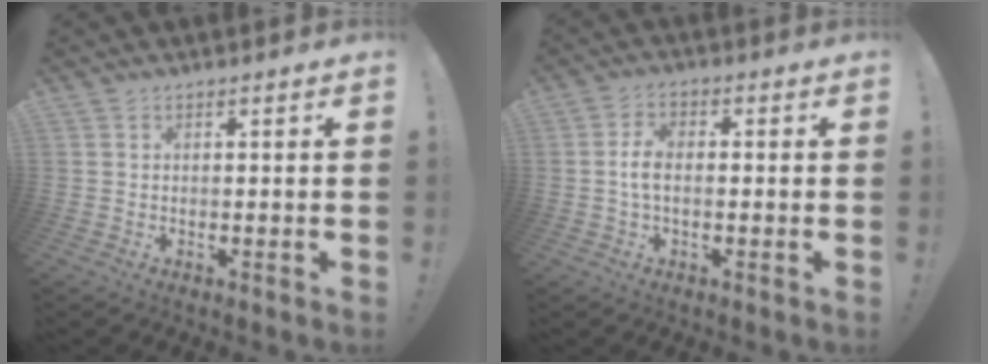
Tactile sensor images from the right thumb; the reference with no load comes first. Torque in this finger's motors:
{"motor_torque": [-0.29, 0.01, 0.03, 0.10, 0.07]}